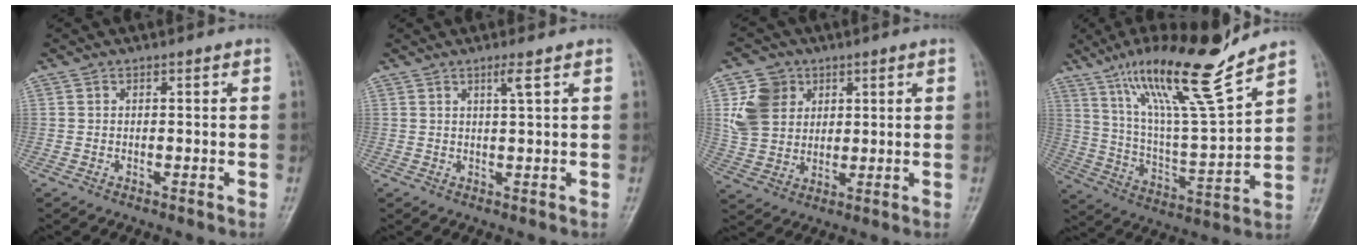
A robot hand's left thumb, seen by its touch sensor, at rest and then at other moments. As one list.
[{"total": 2.1, "force": [1.2, -0.3, 1.7], "torque": [-0.035, -0.009, 0.025]}, {"total": 9.4, "force": [3.1, 7.8, 4.2], "torque": [-0.056, -0.006, 0.063]}, {"total": 19.6, "force": [14.0, 1.9, 13.6], "torque": [-0.215, -0.073, 0.252]}]